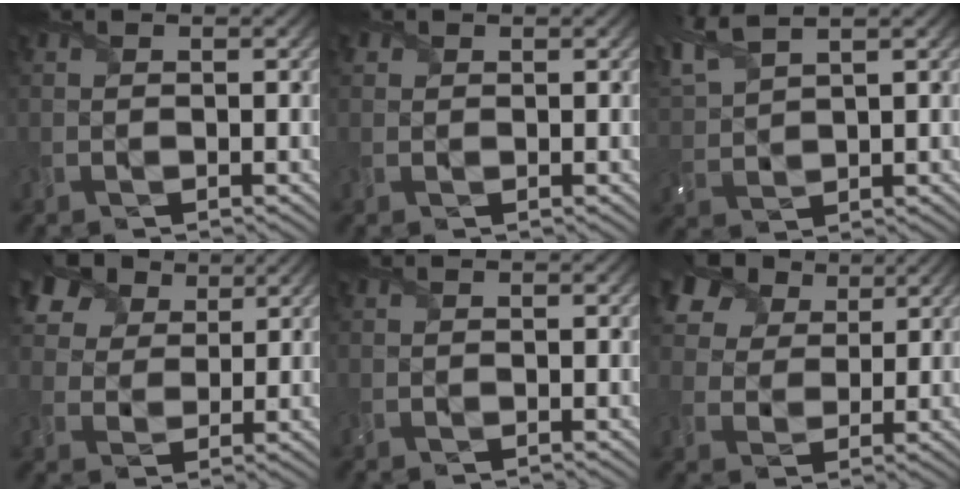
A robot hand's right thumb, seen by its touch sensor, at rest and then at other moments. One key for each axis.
{"total": 0.8, "fx": 0.5, "fy": 0.6, "fz": 0.1, "tx": -0.002, "ty": -0.001, "tz": 0.009}
{"total": 6.7, "fx": 5.0, "fy": 1.8, "fz": 4.1, "tx": -0.118, "ty": 0.026, "tz": 0.105}
{"total": 10.1, "fx": 6.5, "fy": 6.2, "fz": 4.8, "tx": -0.144, "ty": 0.018, "tz": 0.113}
{"total": 0.0}
{"total": 11.3, "fx": 7.1, "fy": 6.9, "fz": 5.5, "tx": -0.157, "ty": 0.020, "tz": 0.124}